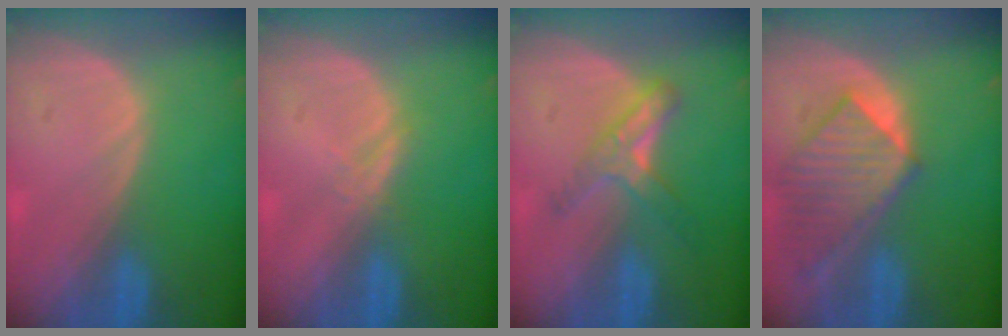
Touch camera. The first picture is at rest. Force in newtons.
{"total": 1.3, "press": 1.3, "slide": 0.1}
{"total": 5.4, "press": 5.0, "slide": 2.1}
{"total": 8.9, "press": 7.9, "slide": 4.1}